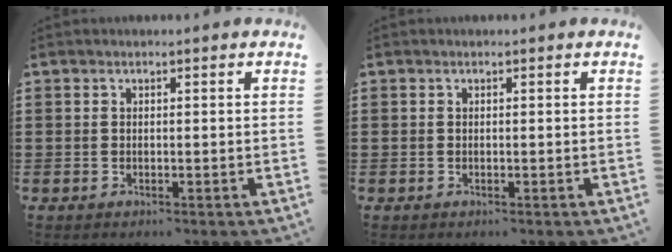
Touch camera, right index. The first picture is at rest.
{"total": 0.0}